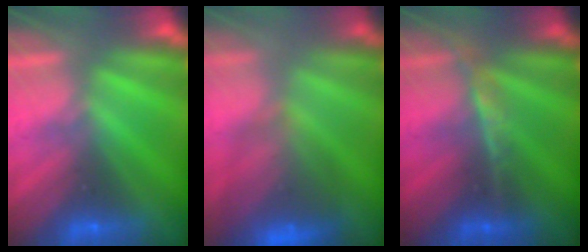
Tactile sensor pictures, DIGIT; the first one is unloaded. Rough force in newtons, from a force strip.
{"total": 6.4}
{"total": 2.4}